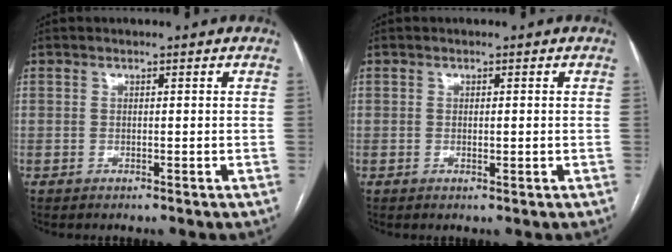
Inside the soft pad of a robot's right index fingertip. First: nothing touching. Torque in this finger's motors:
{"motor_torque": [-0.12, -0.13, -0.05, 0.00]}